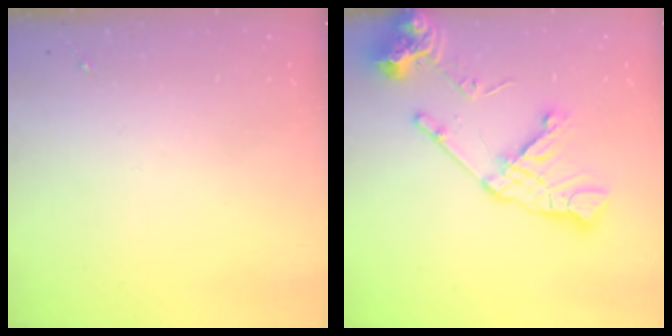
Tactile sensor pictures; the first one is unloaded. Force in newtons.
{"total": 16.3, "press": 16.2, "slide": 2.1}